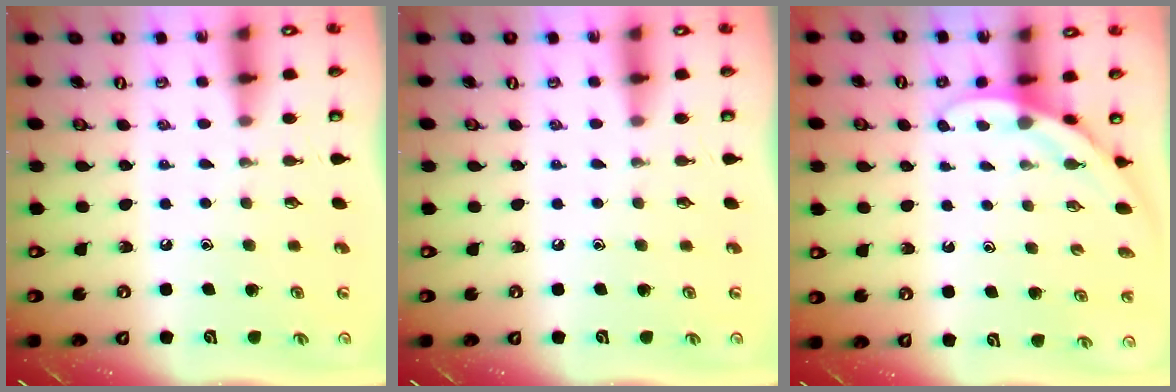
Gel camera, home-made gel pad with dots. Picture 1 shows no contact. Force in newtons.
{"total": 0.0}
{"total": 5.0, "press": 5.0, "slide": 0.4}